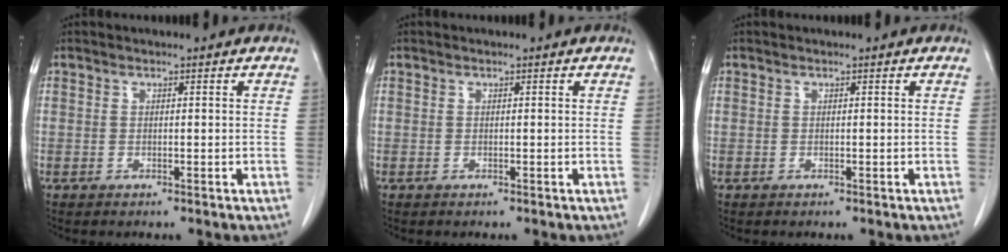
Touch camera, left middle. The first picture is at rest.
{"total": 0.0}
{"total": 0.0}